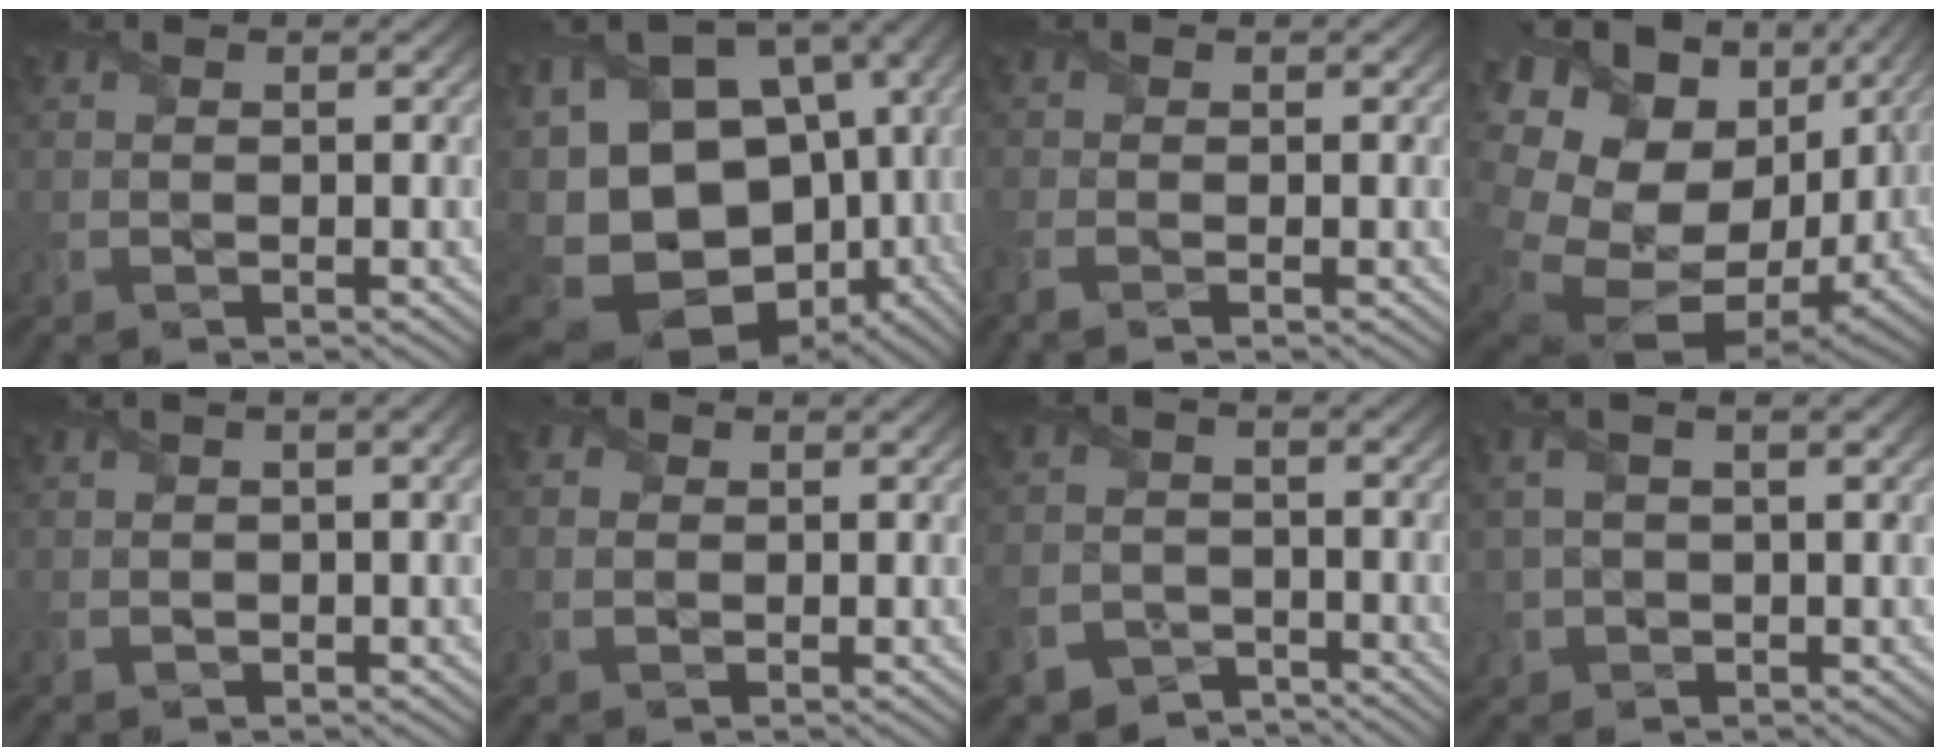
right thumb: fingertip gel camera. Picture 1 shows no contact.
{"total": 19.1, "force": [-2.3, 12.6, 14.3], "torque": [-0.267, -0.010, 0.016]}
{"total": 1.9, "force": [-1.0, 0.9, 1.3], "torque": [-0.044, -0.003, -0.028]}
{"total": 20.6, "force": [-0.1, 15.1, 14.1], "torque": [-0.324, -0.042, 0.038]}
{"total": 2.6, "force": [0.3, 0.9, 2.4], "torque": [-0.040, 0.003, 0.010]}
{"total": 2.0, "force": [0.2, 1.7, 1.0], "torque": [-0.035, 0.002, 0.002]}
{"total": 7.2, "force": [-4.7, 5.1, 1.7], "torque": [-0.055, -0.031, -0.095]}
{"total": 4.7, "force": [1.6, 2.3, 3.8], "torque": [-0.108, 0.009, 0.038]}